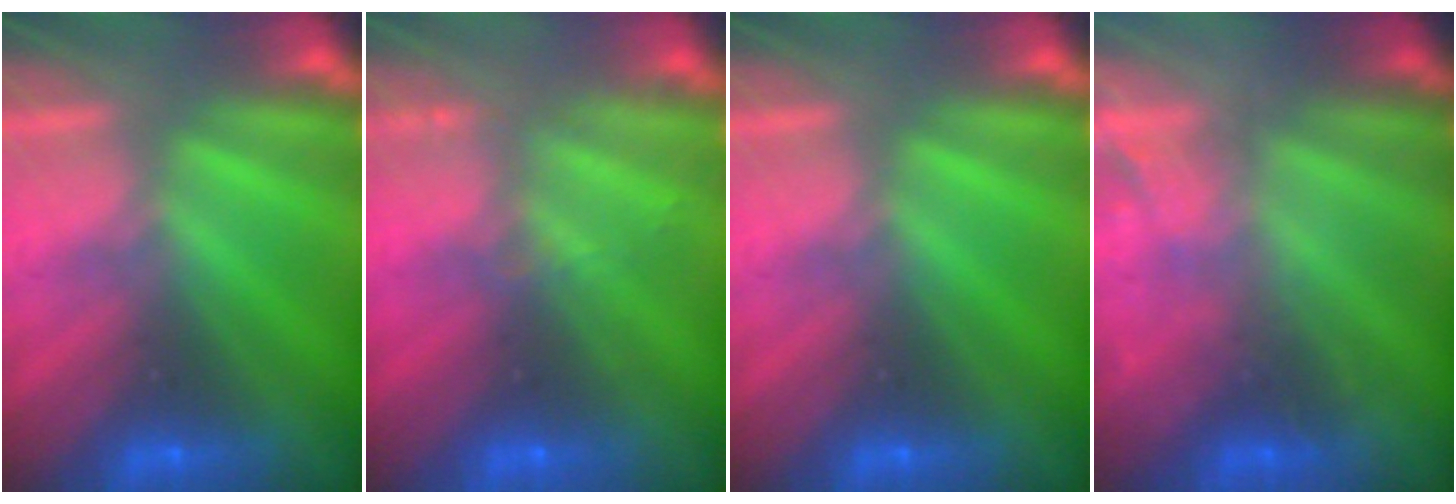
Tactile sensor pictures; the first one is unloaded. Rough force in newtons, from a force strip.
{"total": 2.0}
{"total": 0.0}
{"total": 2.2}